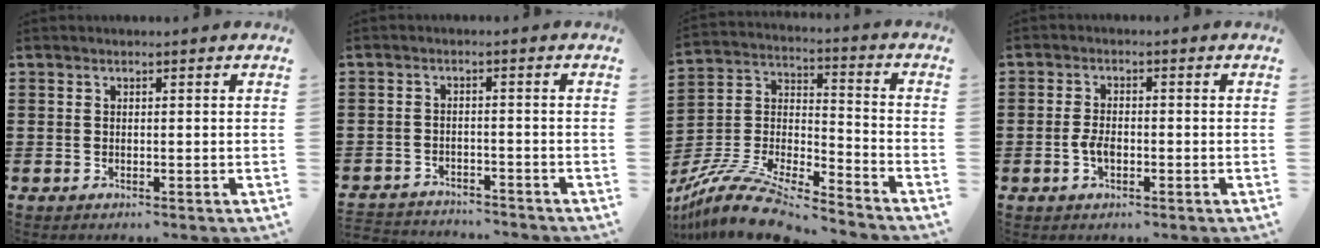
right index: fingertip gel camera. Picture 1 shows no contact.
{"total": 2.8, "force": [-2.8, 0.3, -0.2], "torque": [-0.005, -0.001, -0.061]}
{"total": 11.1, "force": [-9.8, 2.3, 4.7], "torque": [-0.095, 0.020, -0.195]}
{"total": 2.6, "force": [-0.9, 1.2, 2.2], "torque": [-0.058, -0.007, -0.019]}